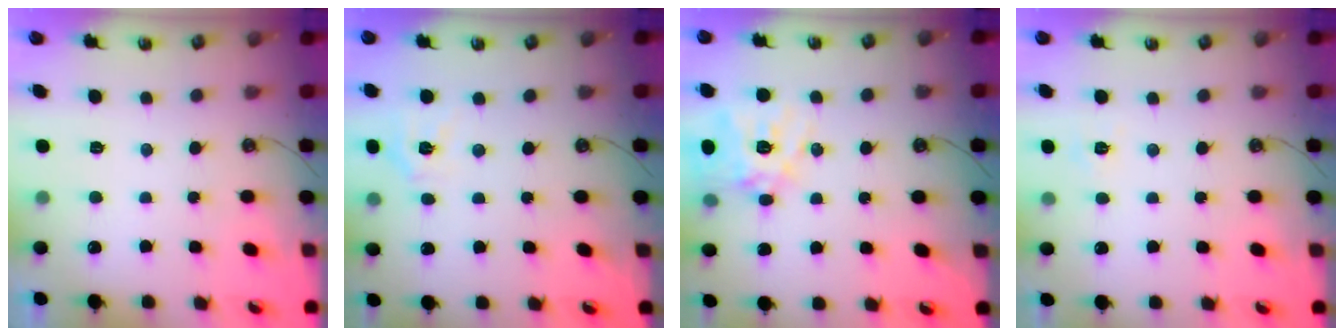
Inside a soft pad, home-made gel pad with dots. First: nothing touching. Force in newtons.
{"total": 7.8, "press": 7.8, "slide": 0.9}
{"total": 15.8, "press": 15.7, "slide": 1.3}
{"total": 3.8, "press": 3.8, "slide": 0.3}